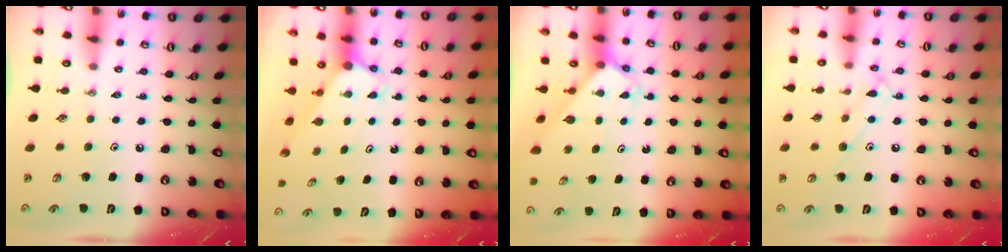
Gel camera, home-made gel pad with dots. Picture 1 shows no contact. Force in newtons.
{"total": 2.9, "press": 2.9, "slide": 0.0}
{"total": 2.6, "press": 2.6, "slide": 0.1}
{"total": 10.5, "press": 10.4, "slide": 0.7}